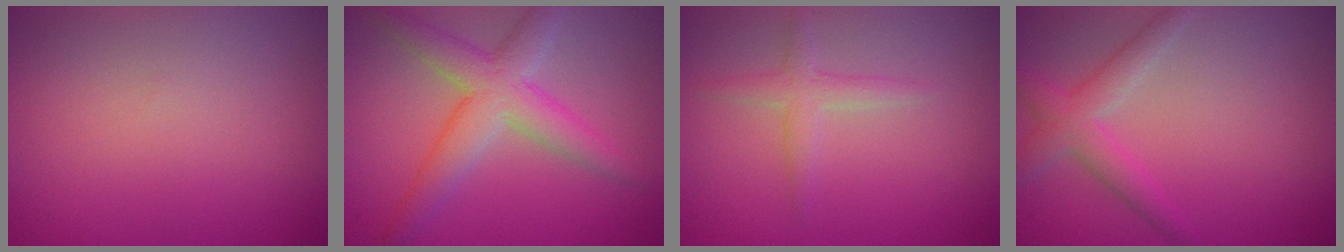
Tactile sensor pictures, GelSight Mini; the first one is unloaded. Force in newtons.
{"total": 4.2, "press": 4.2, "slide": 0.4}
{"total": 1.9, "press": 1.9, "slide": 0.1}
{"total": 2.8, "press": 2.8, "slide": 0.1}